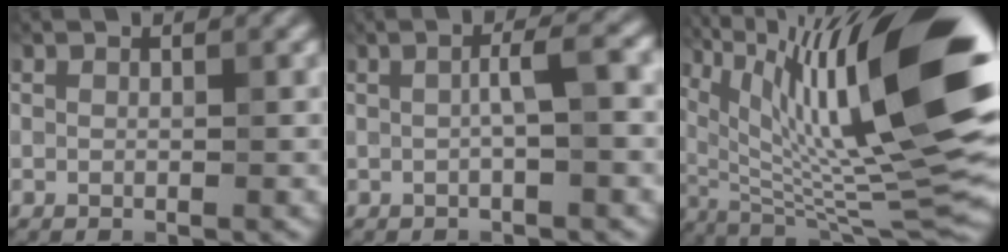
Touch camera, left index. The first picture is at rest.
{"total": 2.5, "force": [0.0, 0.0, 2.5], "torque": [-0.048, 0.014, -0.001]}
{"total": 17.5, "force": [6.5, 4.1, 15.7], "torque": [-0.266, 0.015, 0.123]}